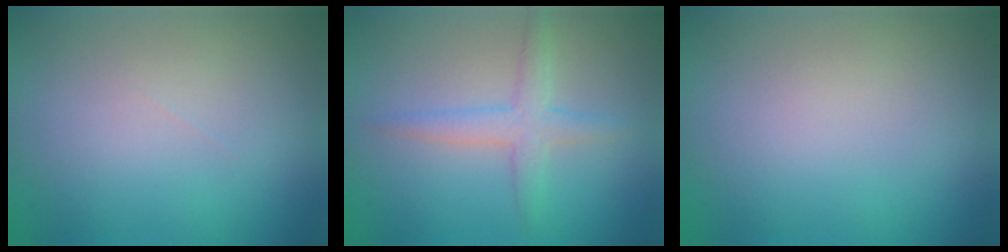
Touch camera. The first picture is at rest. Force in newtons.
{"total": 2.7, "press": 2.7, "slide": 0.1}
{"total": 0.0}